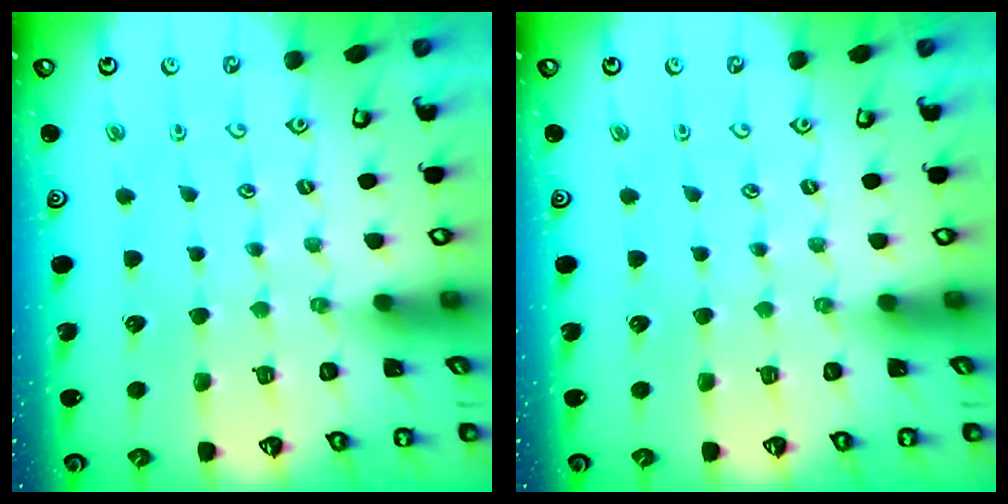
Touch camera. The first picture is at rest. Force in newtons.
{"total": 0.0}